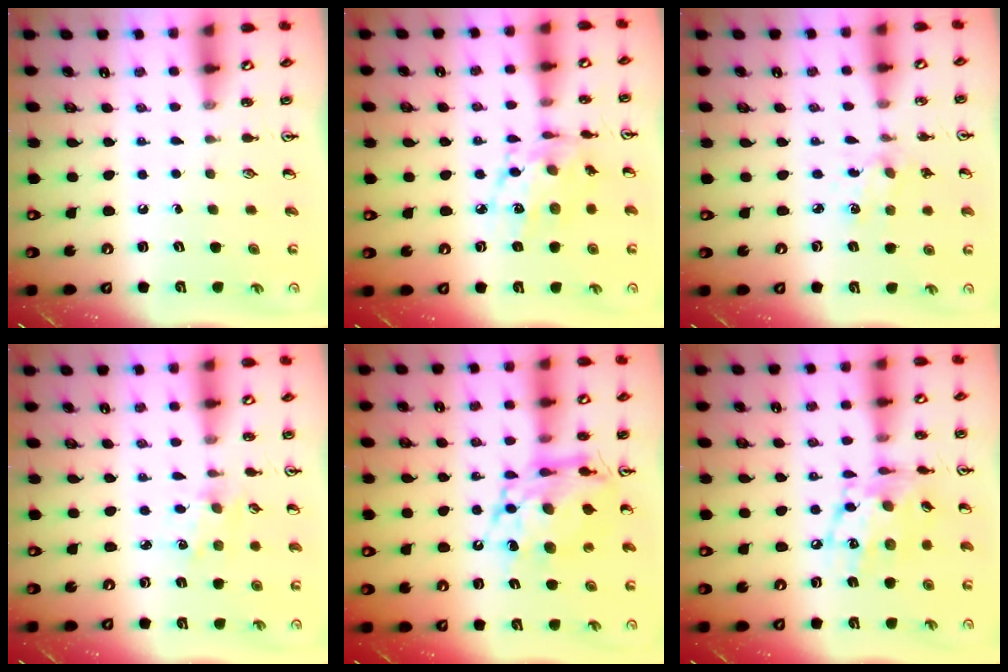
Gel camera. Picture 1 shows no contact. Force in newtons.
{"total": 11.4, "press": 11.4, "slide": 0.8}
{"total": 1.9, "press": 1.9, "slide": 0.4}
{"total": 1.4, "press": 1.3, "slide": 0.2}
{"total": 14.4, "press": 14.3, "slide": 1.6}
{"total": 14.5, "press": 14.4, "slide": 0.8}